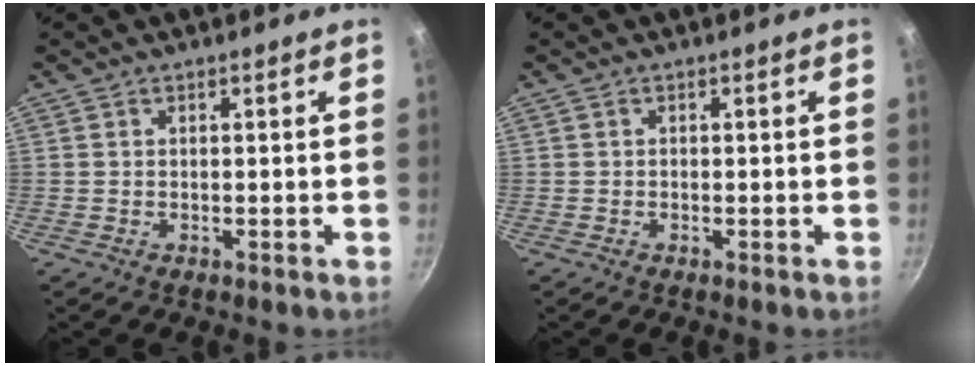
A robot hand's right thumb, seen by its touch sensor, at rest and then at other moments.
{"total": 0.0}